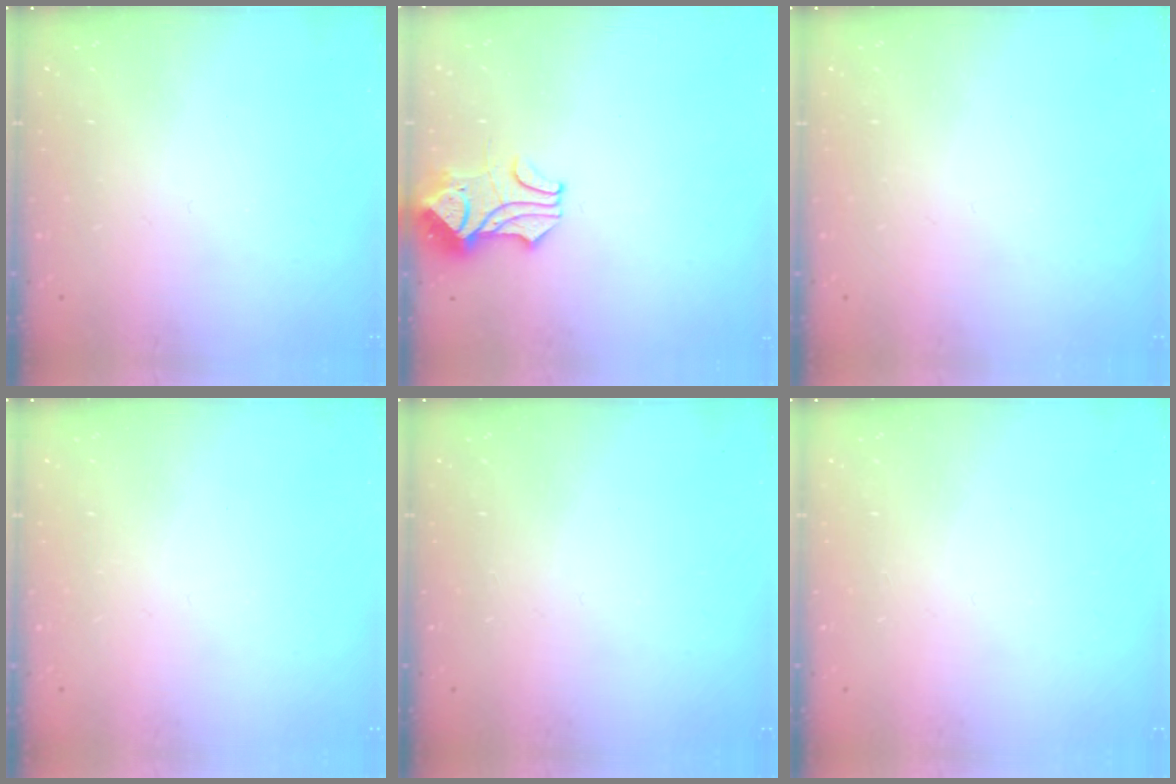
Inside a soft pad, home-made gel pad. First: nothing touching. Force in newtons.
{"total": 1.9, "press": 1.5, "slide": 1.1}
{"total": 0.0}
{"total": 0.0}
{"total": 0.0}
{"total": 0.0}